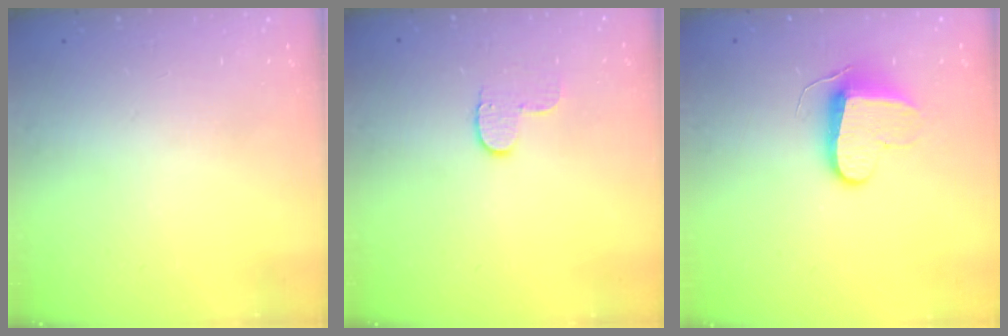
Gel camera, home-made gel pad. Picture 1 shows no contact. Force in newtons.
{"total": 5.2, "press": 5.1, "slide": 0.6}
{"total": 9.9, "press": 9.9, "slide": 0.3}